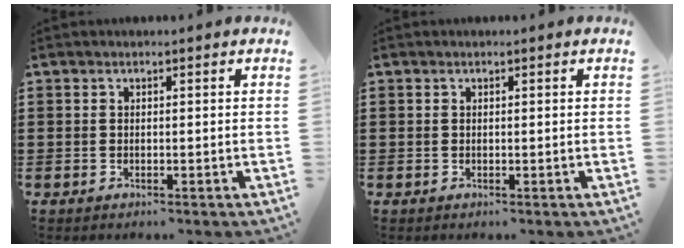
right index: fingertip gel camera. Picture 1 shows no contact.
{"total": 0.0}